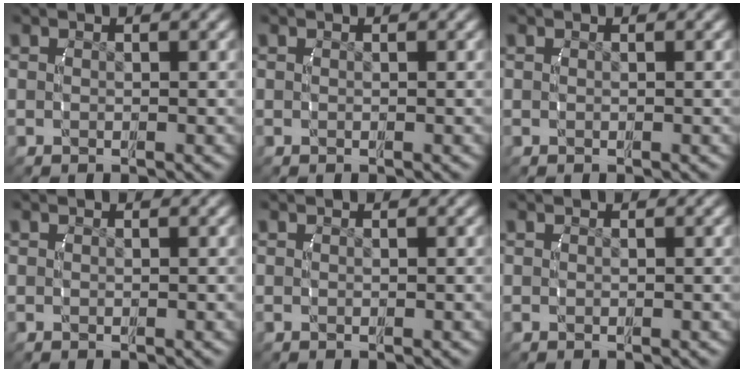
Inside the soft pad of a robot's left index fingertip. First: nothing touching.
{"total": 0.0}
{"total": 0.0}
{"total": 0.0}
{"total": 0.0}
{"total": 0.0}